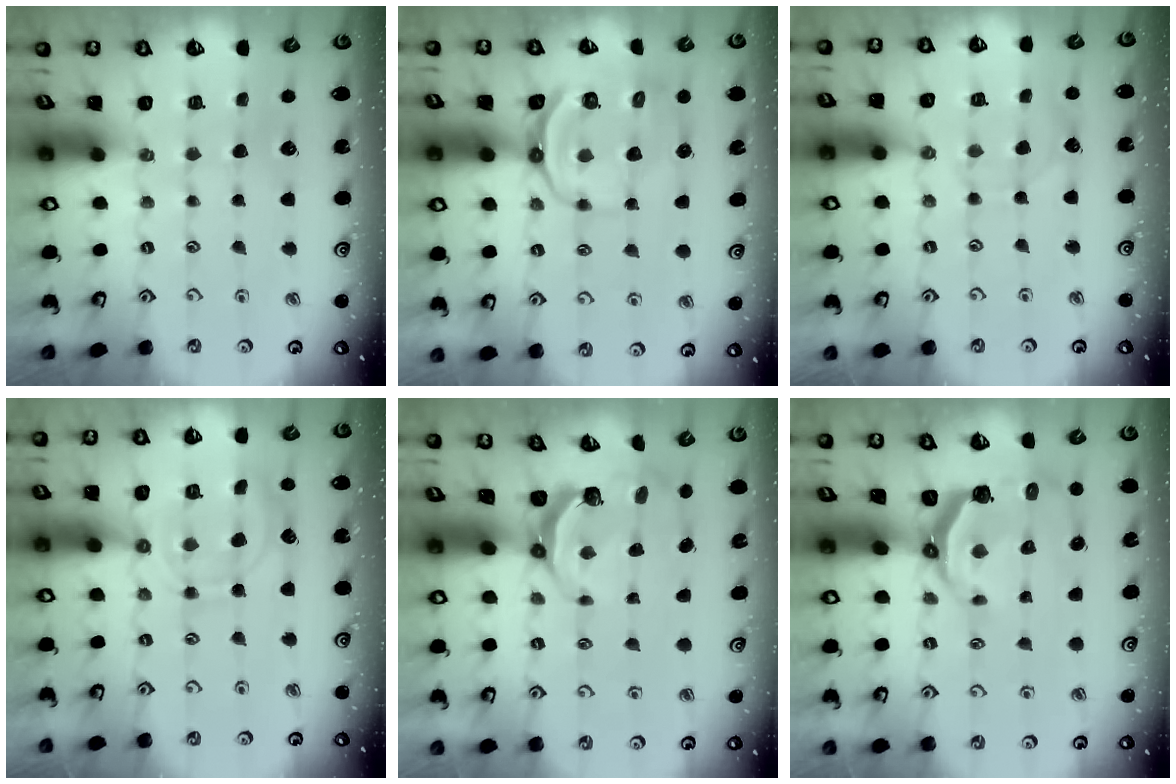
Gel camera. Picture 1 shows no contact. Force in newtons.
{"total": 10.5, "press": 10.2, "slide": 2.4}
{"total": 5.4, "press": 5.4, "slide": 0.1}
{"total": 11.2, "press": 11.1, "slide": 0.7}
{"total": 6.6, "press": 5.3, "slide": 3.9}
{"total": 5.8, "press": 4.5, "slide": 3.7}